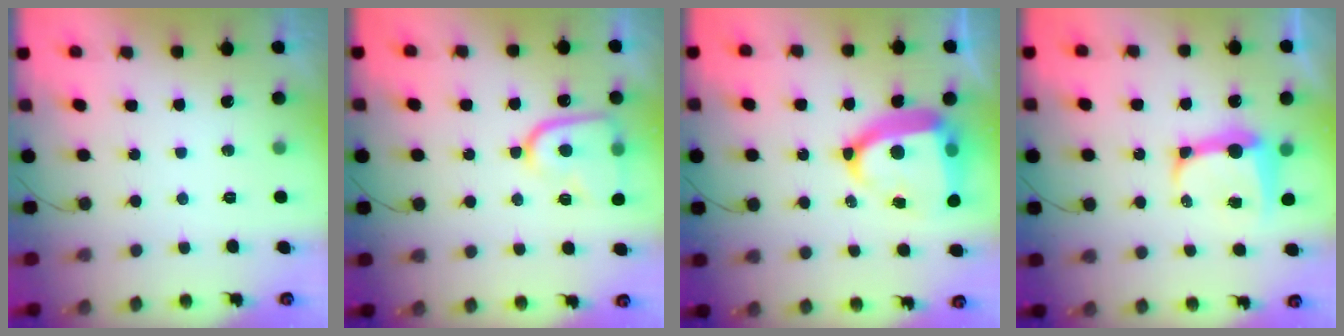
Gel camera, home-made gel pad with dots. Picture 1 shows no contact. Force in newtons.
{"total": 13.3, "press": 13.3, "slide": 1.3}
{"total": 16.9, "press": 16.8, "slide": 1.9}
{"total": 10.2, "press": 10.2, "slide": 1.3}